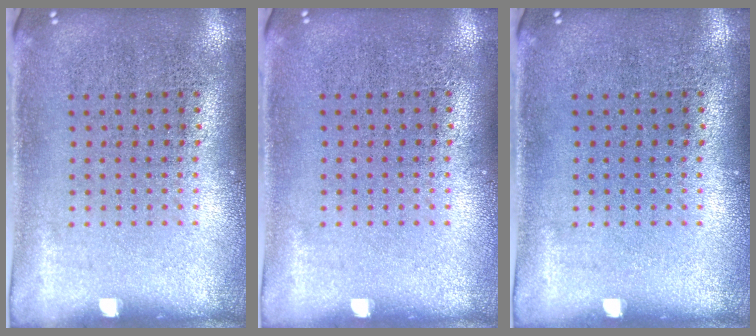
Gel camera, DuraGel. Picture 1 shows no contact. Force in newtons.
{"total": 0.0}
{"total": 0.0}